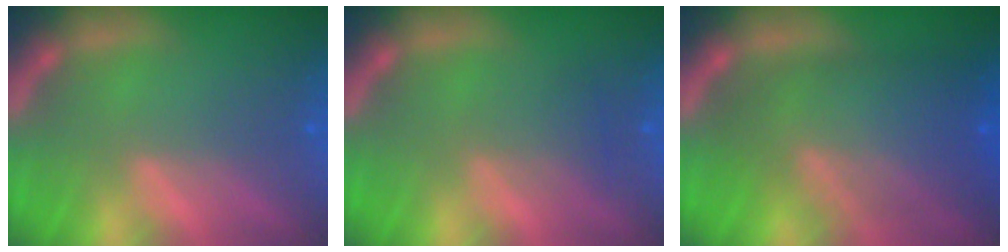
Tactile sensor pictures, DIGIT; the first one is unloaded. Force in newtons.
{"total": 2.0}
{"total": 9.1}